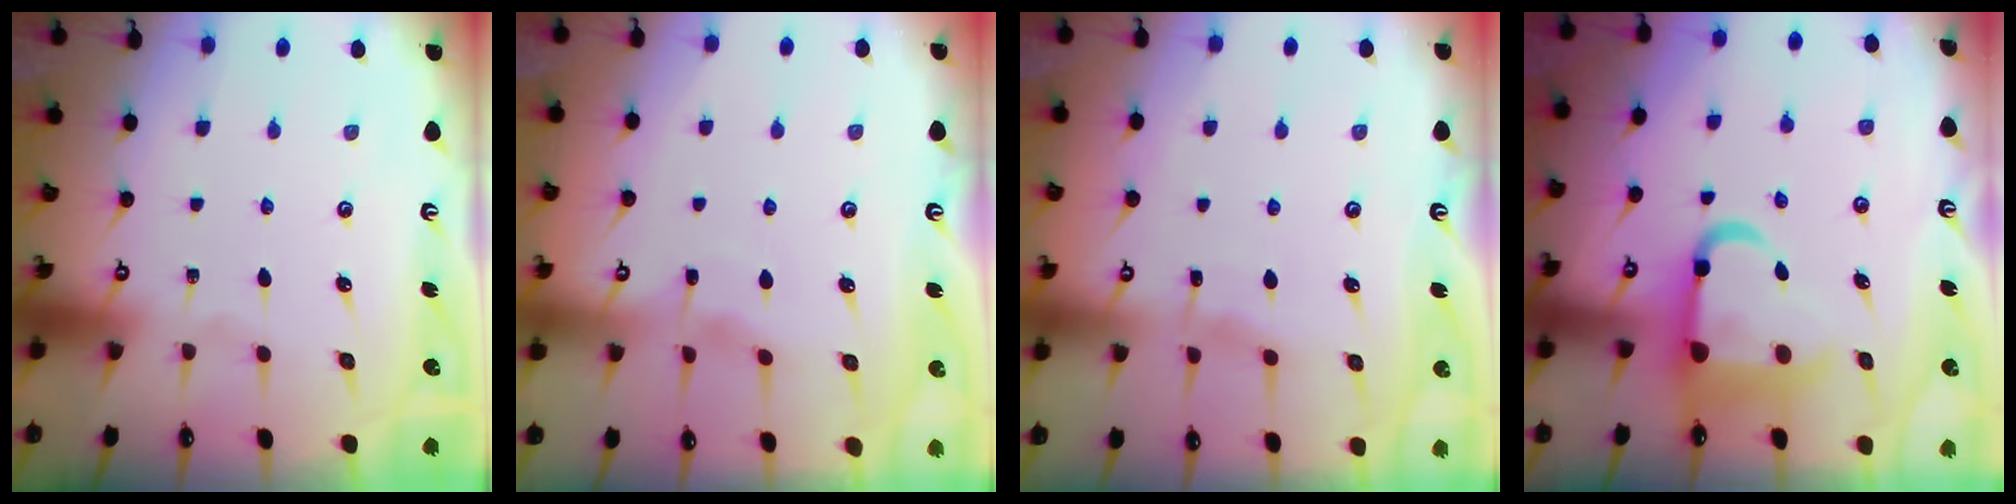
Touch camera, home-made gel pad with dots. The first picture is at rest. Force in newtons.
{"total": 2.9, "press": 2.9, "slide": 0.5}
{"total": 4.9, "press": 4.8, "slide": 0.5}
{"total": 11.4, "press": 11.2, "slide": 2.2}